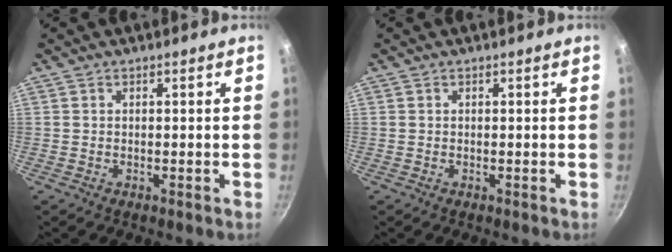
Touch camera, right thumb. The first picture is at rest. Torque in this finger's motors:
{"motor_torque": [-0.15, -0.21, 0.27, -0.16, 0.02]}